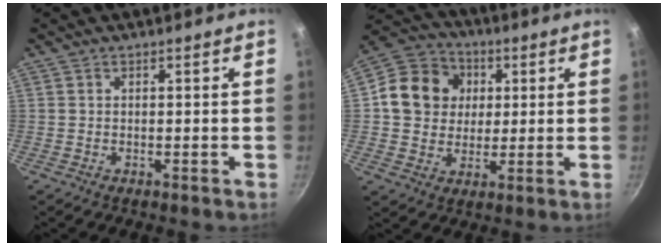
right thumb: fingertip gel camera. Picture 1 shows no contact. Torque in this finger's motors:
{"motor_torque": [-0.49, 0.64, 0.04, -0.01, 0.07]}